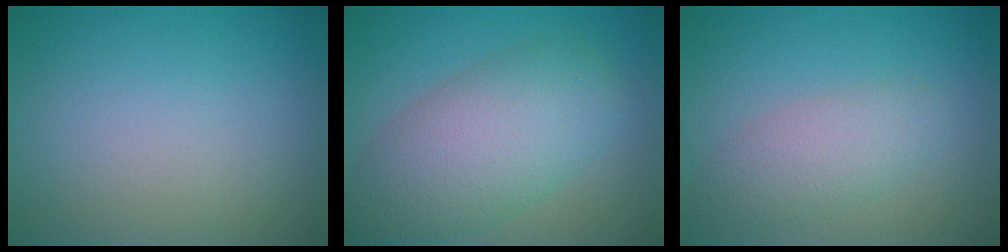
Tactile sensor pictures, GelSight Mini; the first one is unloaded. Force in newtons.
{"total": 7.9, "press": 7.9, "slide": 0.2}
{"total": 3.2, "press": 3.2, "slide": 0.3}